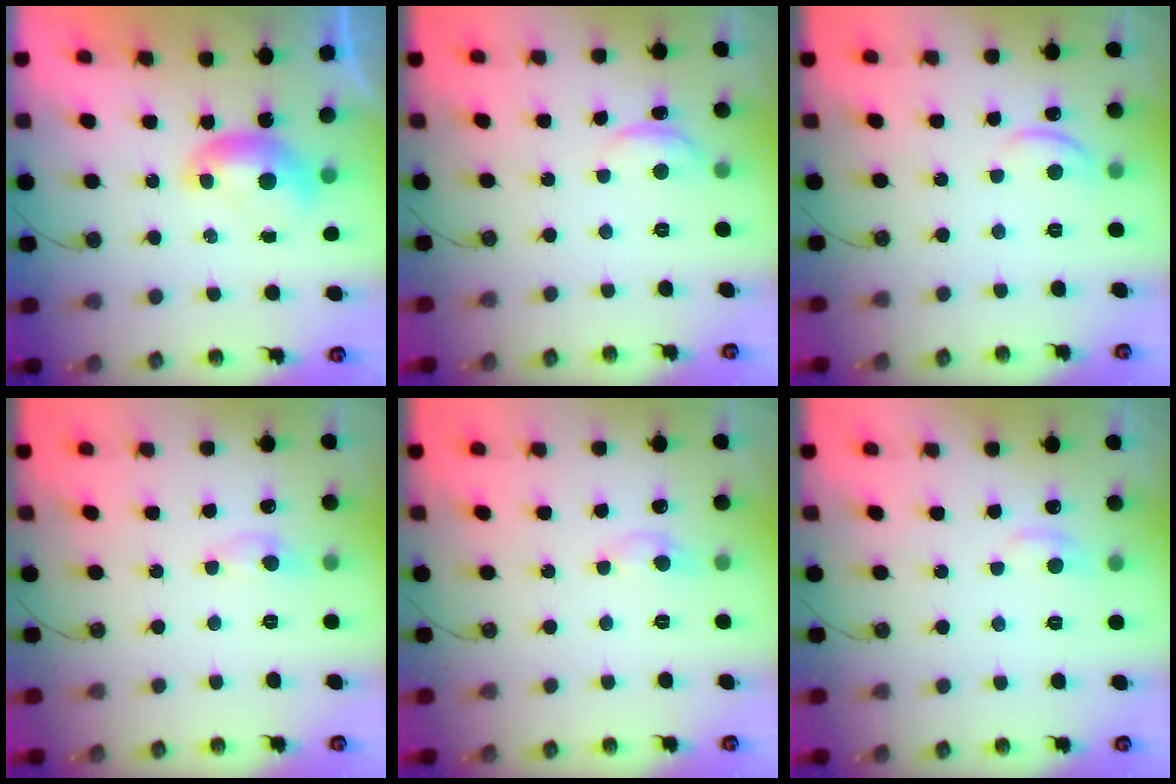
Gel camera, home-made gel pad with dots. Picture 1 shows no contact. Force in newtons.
{"total": 1.0, "press": 0.7, "slide": 0.7}
{"total": 1.9, "press": 1.8, "slide": 0.6}
{"total": 0.6, "press": 0.2, "slide": 0.5}
{"total": 1.5, "press": 1.5, "slide": 0.0}
{"total": 1.0, "press": 0.5, "slide": 0.8}